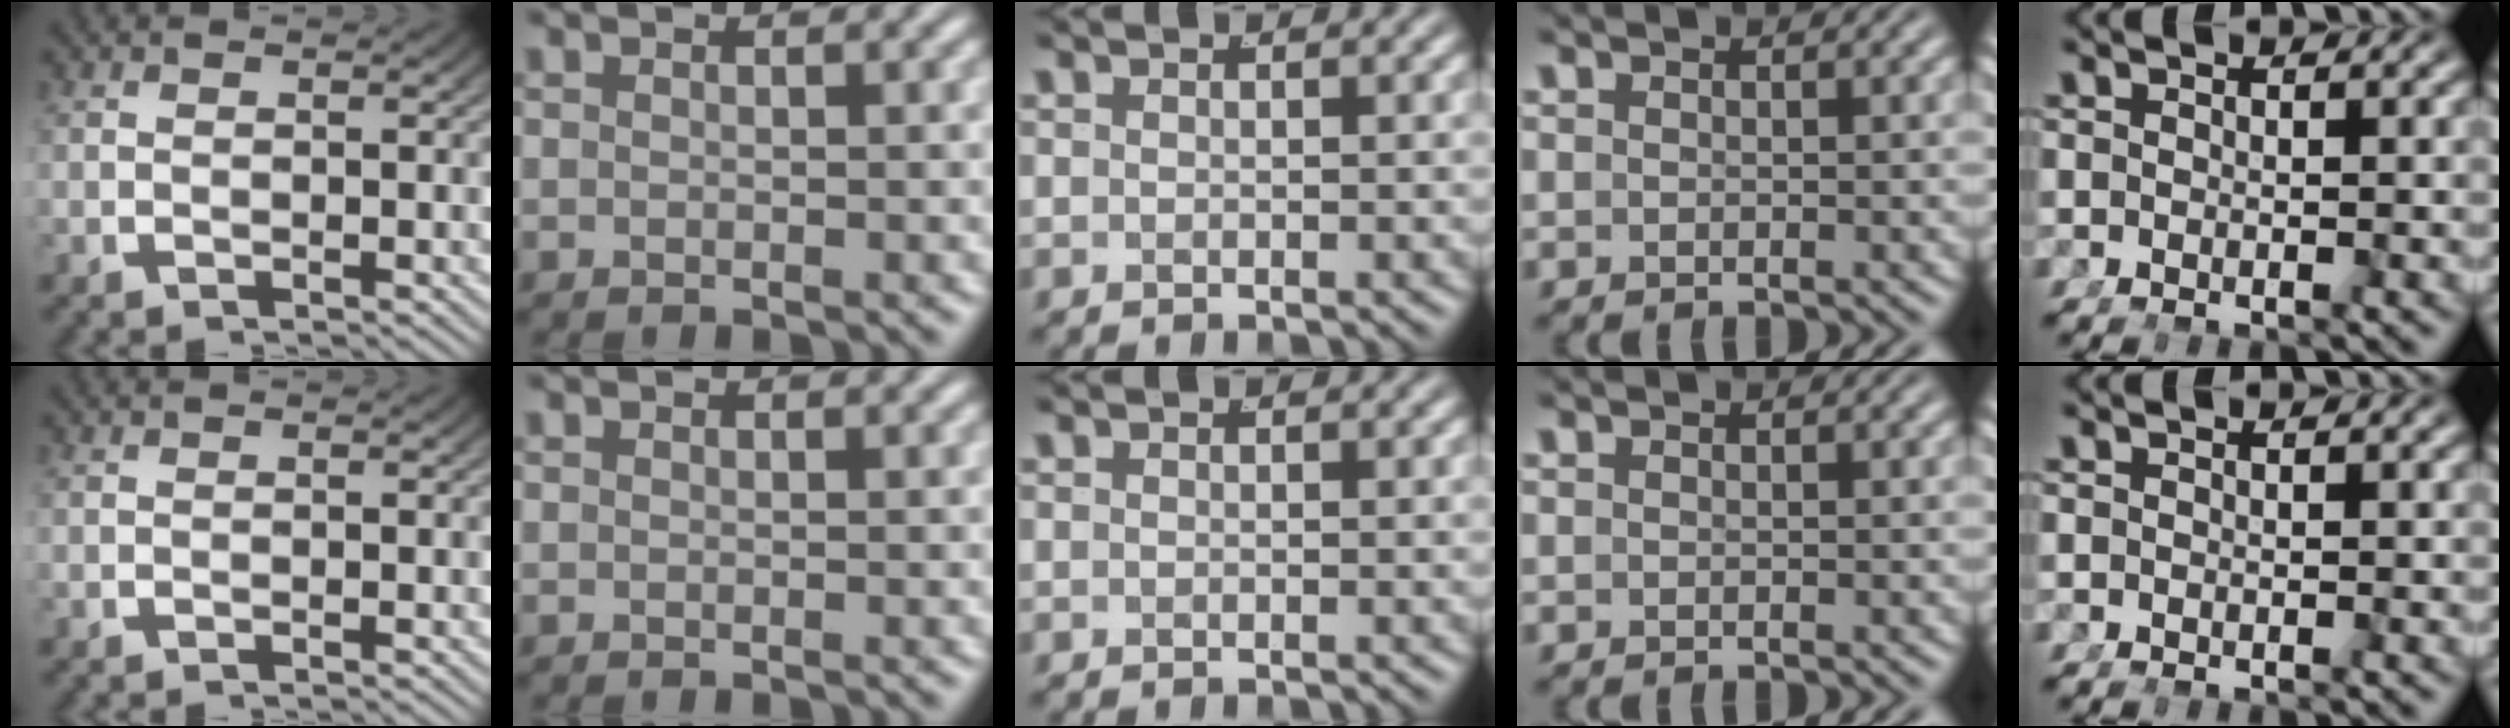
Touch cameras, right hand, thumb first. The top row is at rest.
{}